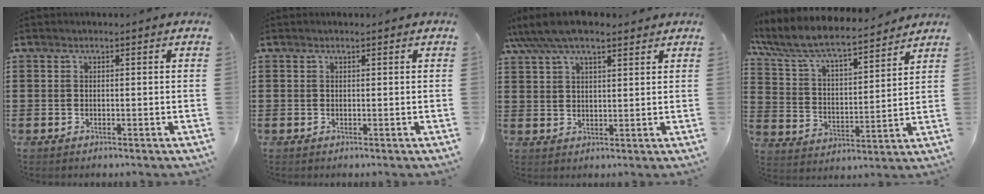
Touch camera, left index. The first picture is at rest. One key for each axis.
{"total": 0.0}
{"total": 6.5, "fx": 5.2, "fy": 1.8, "fz": 3.4, "tx": -0.080, "ty": -0.004, "tz": 0.095}
{"total": 7.4, "fx": 6.8, "fy": 1.1, "fz": 2.8, "tx": -0.085, "ty": -0.043, "tz": 0.113}